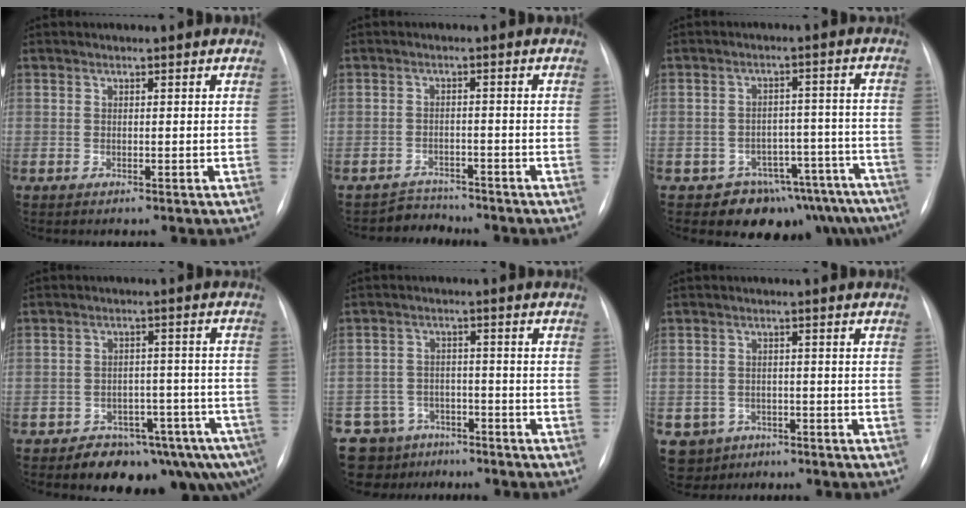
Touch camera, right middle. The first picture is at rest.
{"total": 3.3, "force": [-3.0, 0.6, -1.3], "torque": [0.025, -0.004, -0.047]}
{"total": 13.0, "force": [-10.8, 6.9, 2.2], "torque": [0.009, 0.058, -0.130]}
{"total": 12.5, "force": [-9.2, 5.0, 6.8], "torque": [-0.048, 0.033, -0.121]}
{"total": 8.5, "force": [-6.5, 5.5, 0.5], "torque": [-0.008, 0.023, -0.094]}
{"total": 5.1, "force": [-2.9, 4.2, 0.4], "torque": [-0.001, 0.008, -0.039]}